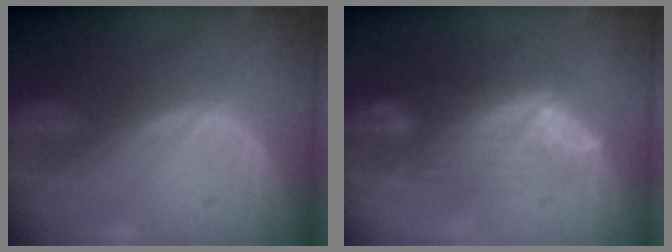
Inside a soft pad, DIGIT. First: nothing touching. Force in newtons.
{"total": 7.3, "press": 7.1, "slide": 1.7}